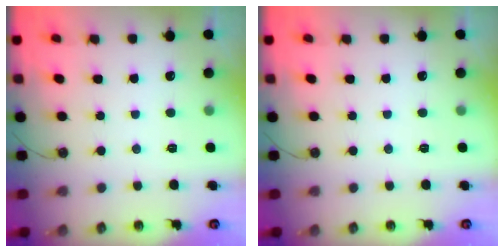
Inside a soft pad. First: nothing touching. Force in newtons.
{"total": 0.0}